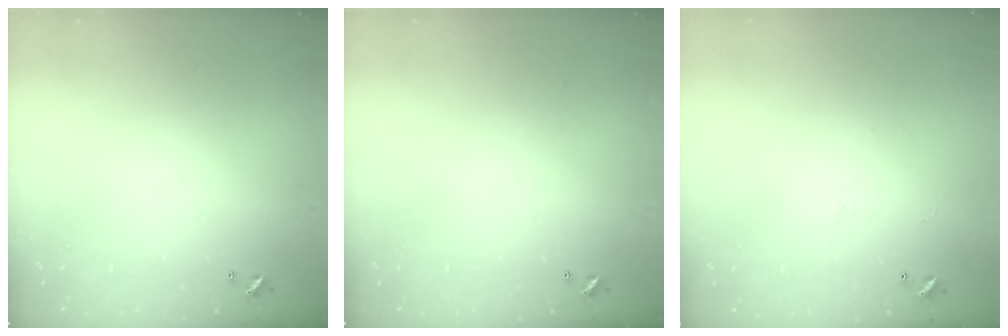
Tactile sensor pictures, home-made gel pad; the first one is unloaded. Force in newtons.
{"total": 0.0}
{"total": 0.5, "press": 0.1, "slide": 0.5}